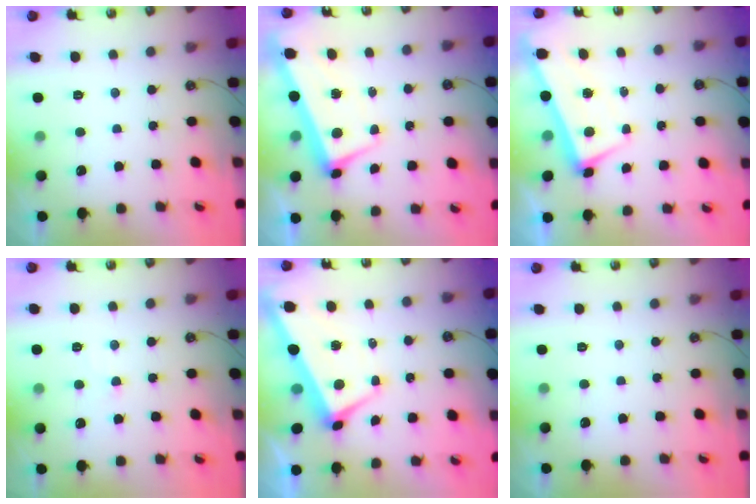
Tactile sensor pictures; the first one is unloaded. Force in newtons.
{"total": 1.3, "press": 0.3, "slide": 1.3}
{"total": 1.5, "press": 0.5, "slide": 1.5}
{"total": 0.9, "press": 0.9, "slide": 0.3}
{"total": 0.8, "press": 0.2, "slide": 0.8}
{"total": 0.0}